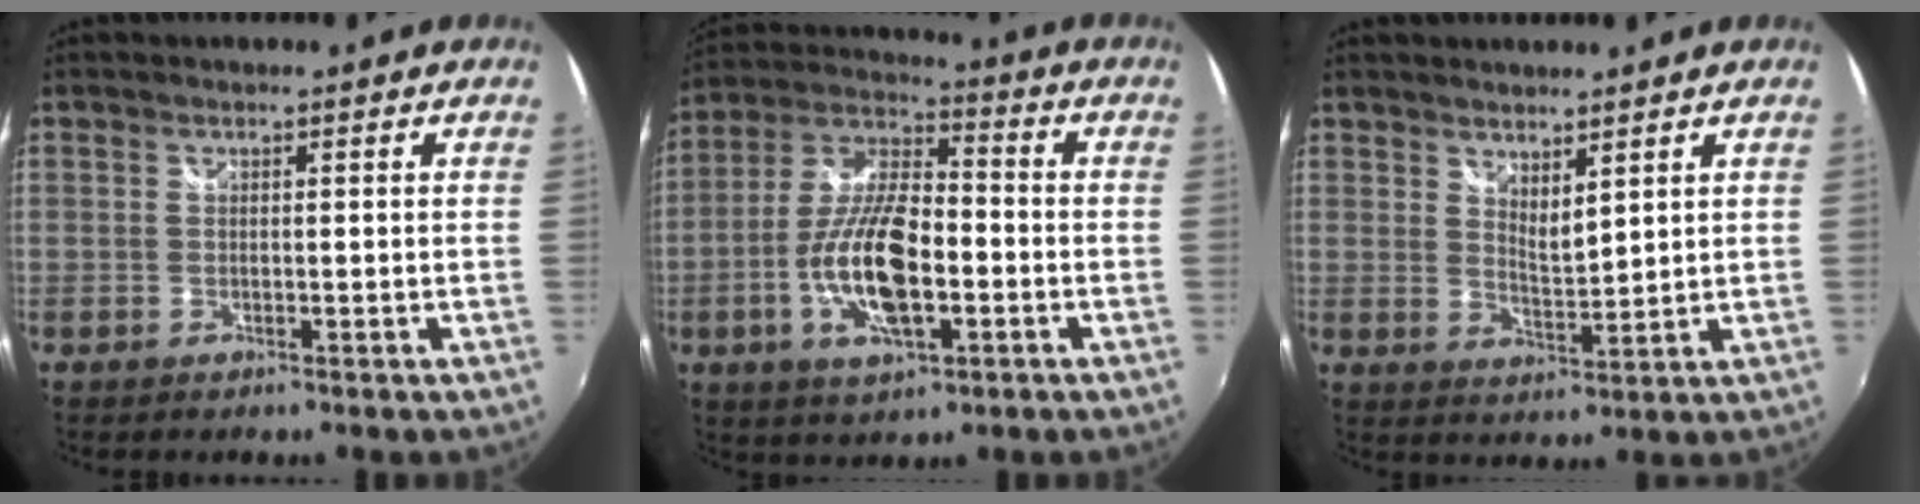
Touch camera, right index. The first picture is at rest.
{"total": 15.4, "force": [-4.1, 6.0, 13.5], "torque": [-0.277, -0.003, -0.078]}
{"total": 4.2, "force": [3.4, 1.1, 2.3], "torque": [-0.034, -0.008, 0.057]}